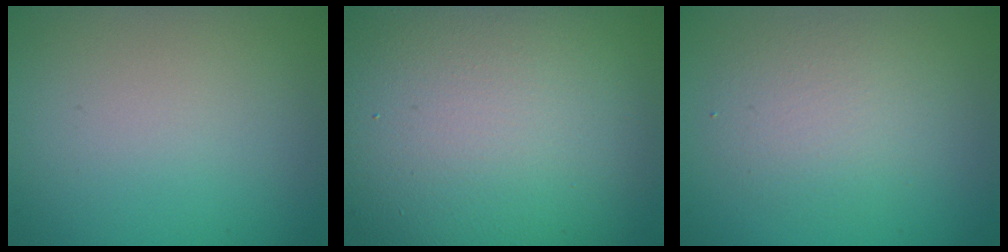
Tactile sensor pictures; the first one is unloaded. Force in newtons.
{"total": 15.0, "press": 14.9, "slide": 1.3}
{"total": 2.9, "press": 2.9, "slide": 0.1}